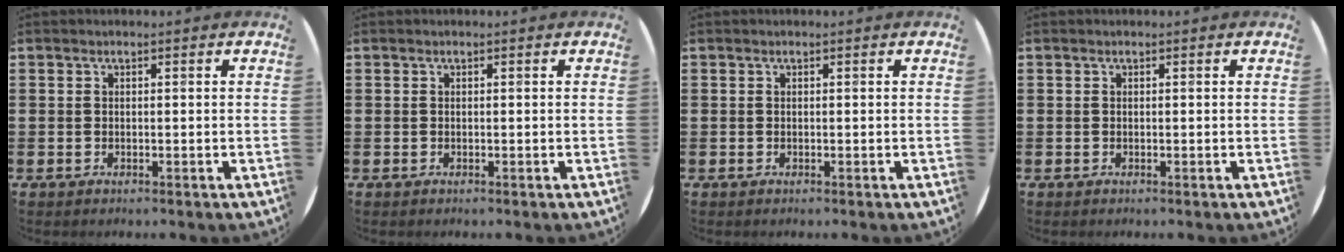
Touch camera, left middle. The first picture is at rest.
{"total": 0.0}
{"total": 0.0}
{"total": 0.0}